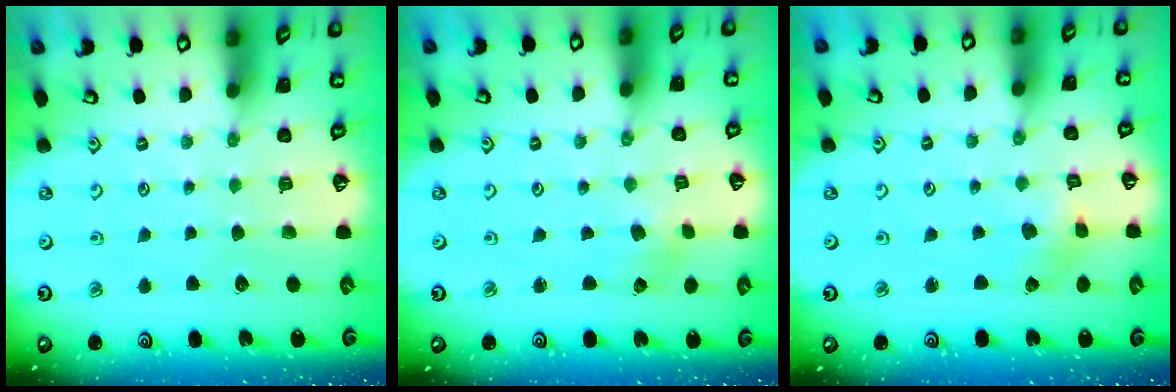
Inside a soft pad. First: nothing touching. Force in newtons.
{"total": 2.8, "press": 2.8, "slide": 0.3}
{"total": 1.4, "press": 1.4, "slide": 0.2}